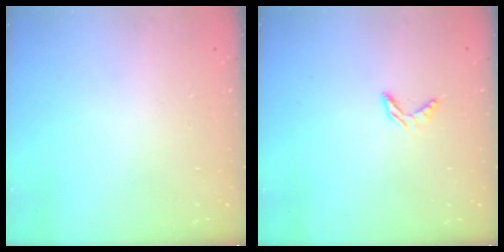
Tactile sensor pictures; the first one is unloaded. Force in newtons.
{"total": 5.3, "press": 5.2, "slide": 0.5}